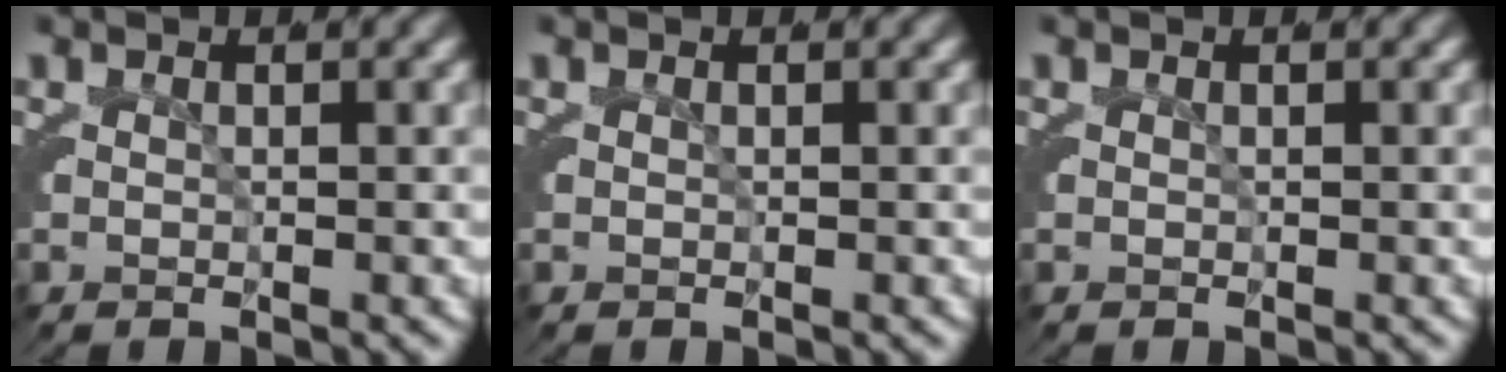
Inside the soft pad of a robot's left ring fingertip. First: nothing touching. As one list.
[{"total": 0.0}, {"total": 0.0}]